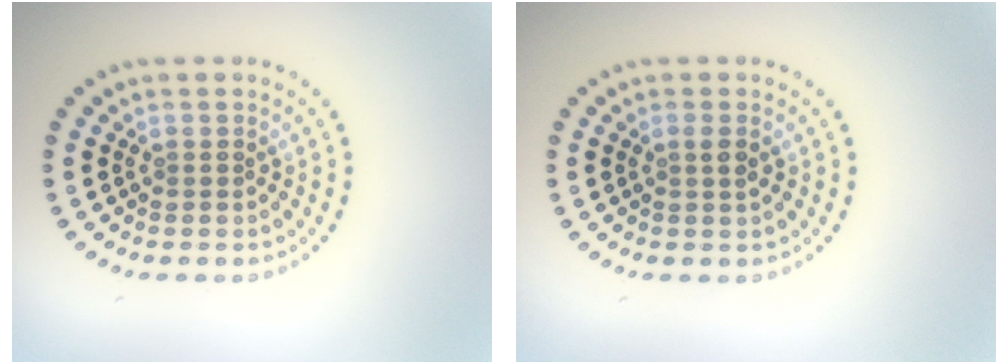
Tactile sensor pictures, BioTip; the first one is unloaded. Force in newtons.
{"total": 1.0, "press": 0.9, "slide": 0.4}